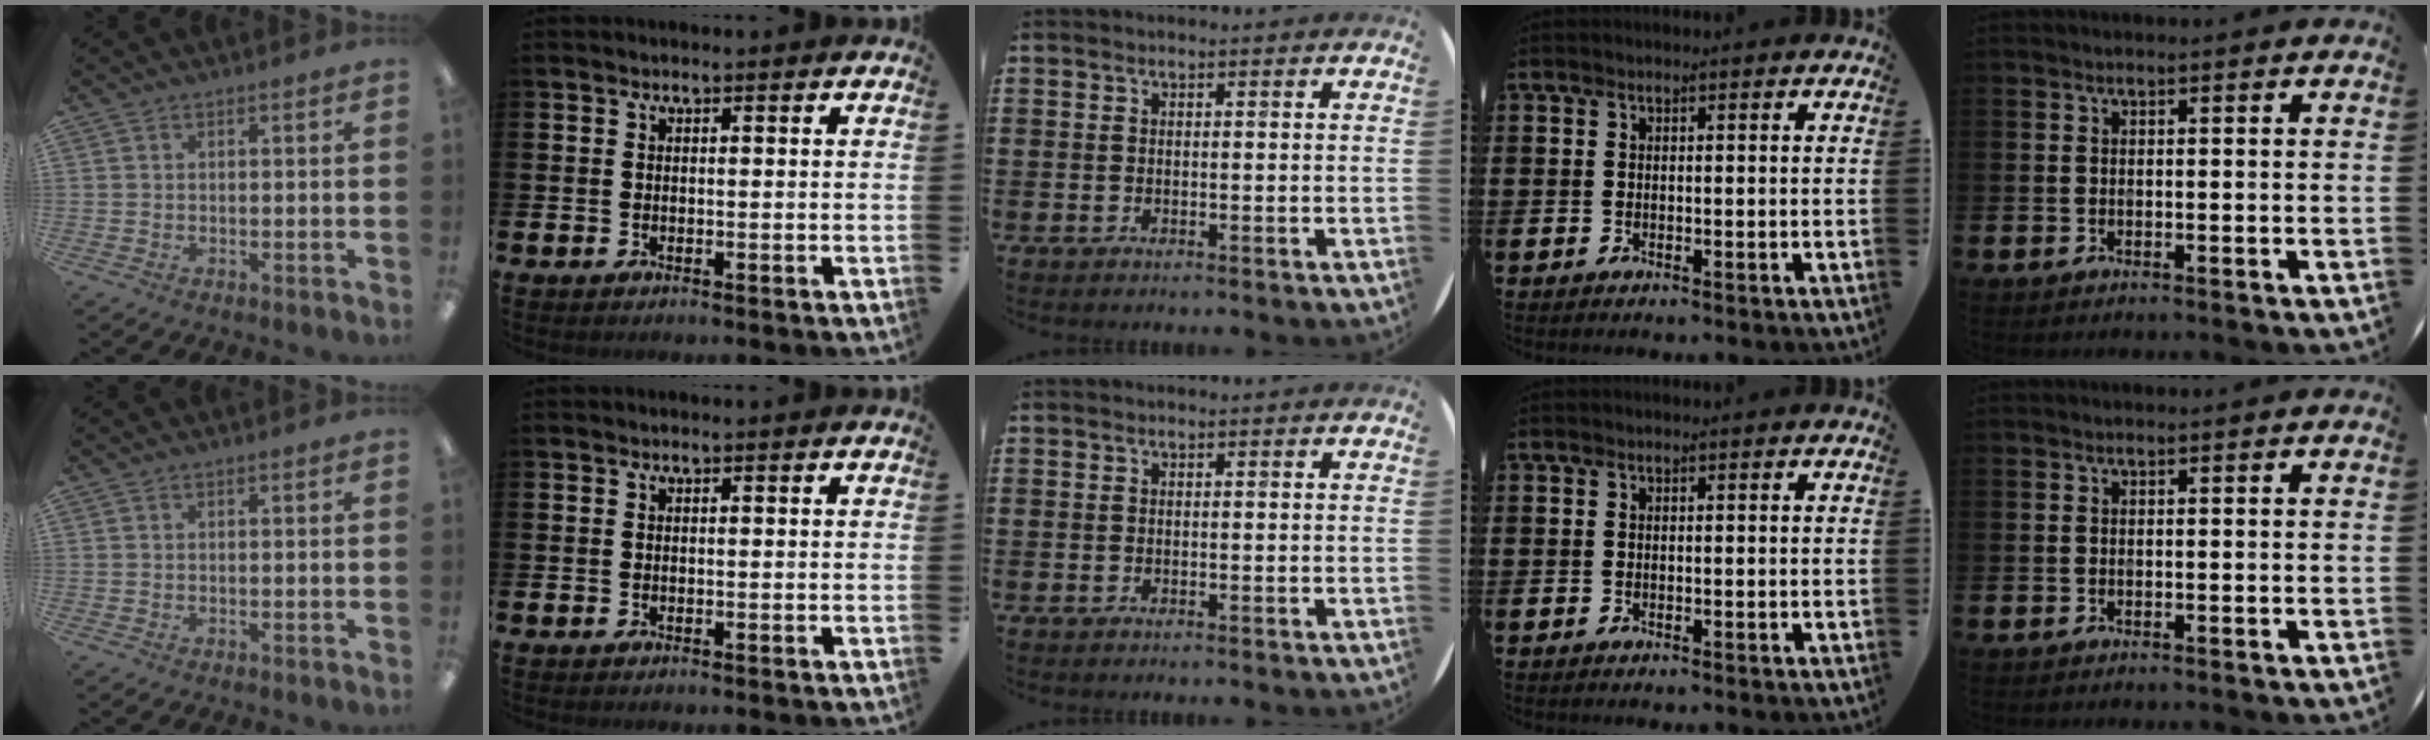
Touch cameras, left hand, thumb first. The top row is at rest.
{}